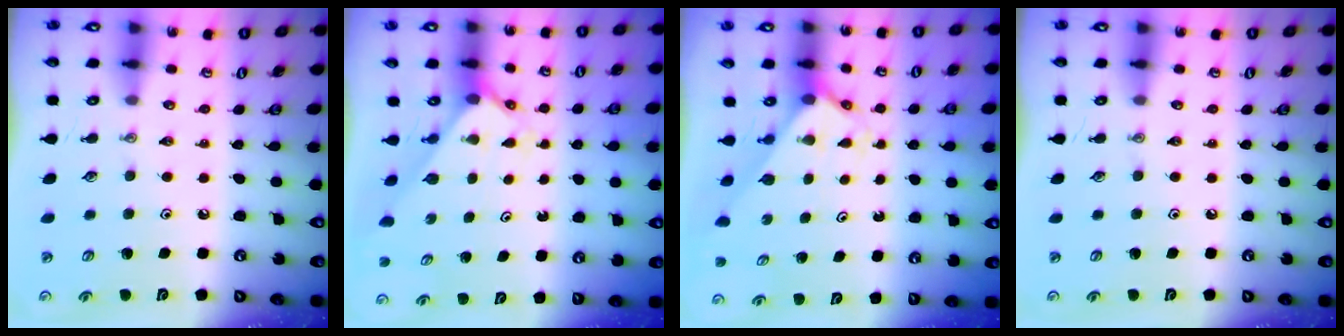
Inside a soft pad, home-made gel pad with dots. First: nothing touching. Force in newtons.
{"total": 2.1, "press": 2.1, "slide": 0.2}
{"total": 2.0, "press": 2.0, "slide": 0.1}
{"total": 0.0}